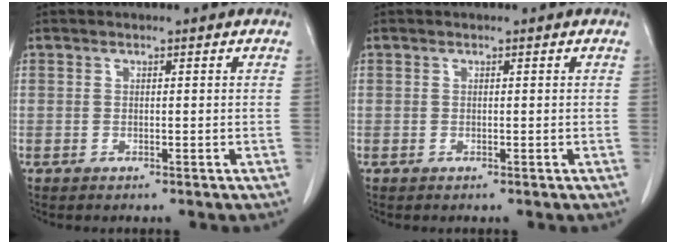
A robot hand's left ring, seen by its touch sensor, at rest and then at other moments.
{"total": 0.0}